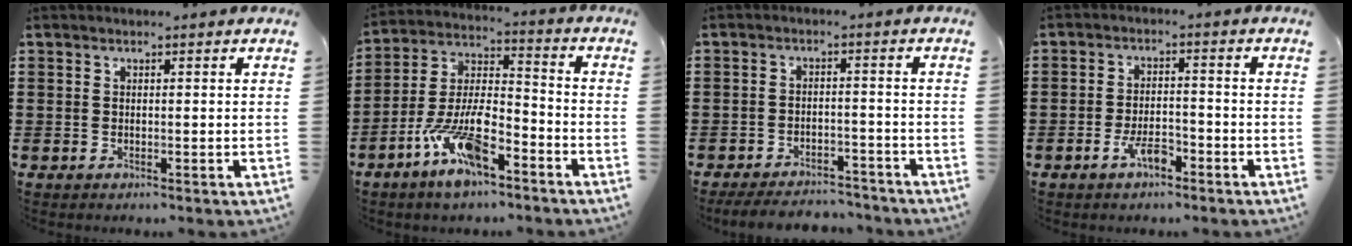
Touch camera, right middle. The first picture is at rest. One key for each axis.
{"total": 11.8, "fx": -7.1, "fy": 4.0, "fz": 8.4, "tx": -0.183, "ty": 0.006, "tz": -0.137}
{"total": 4.1, "fx": -4.0, "fy": 0.6, "fz": 0.6, "tx": -0.017, "ty": 0.003, "tz": -0.086}
{"total": 4.5, "fx": -2.8, "fy": 1.6, "fz": 3.2, "tx": -0.066, "ty": 0.006, "tz": -0.056}